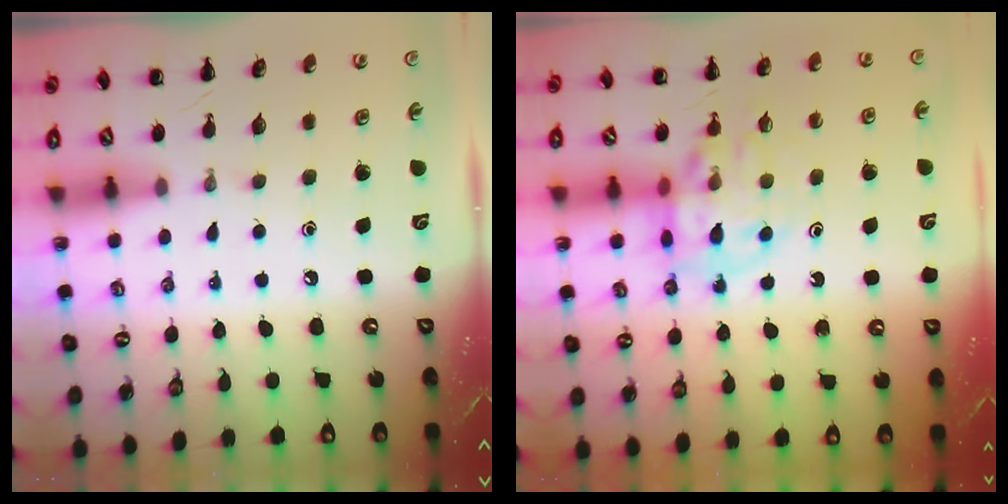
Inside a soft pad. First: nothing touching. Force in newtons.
{"total": 12.3, "press": 12.0, "slide": 2.9}